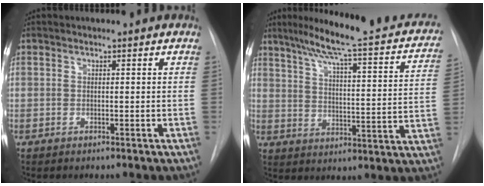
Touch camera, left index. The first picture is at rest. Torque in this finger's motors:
{"motor_torque": [0.04, -0.26, 0.11, 0.06]}